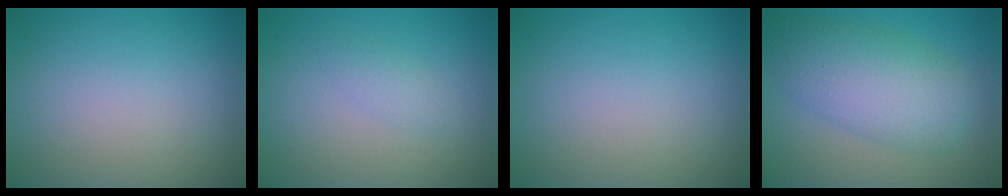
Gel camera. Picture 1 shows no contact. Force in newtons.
{"total": 1.2, "press": 1.2, "slide": 0.1}
{"total": 0.0}
{"total": 6.8, "press": 6.8, "slide": 0.1}